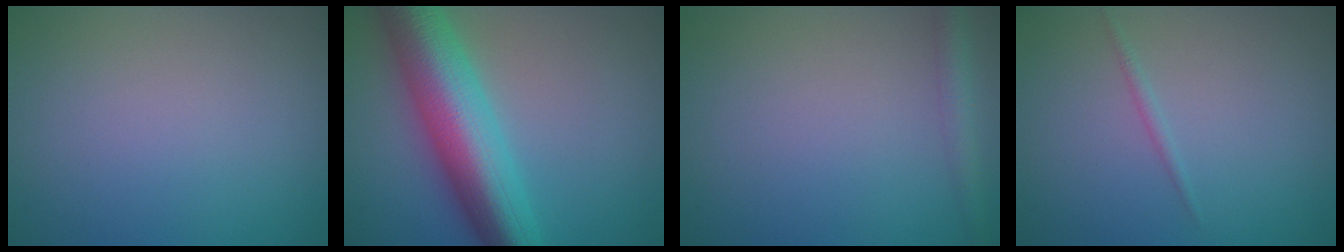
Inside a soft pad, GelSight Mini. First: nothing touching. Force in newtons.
{"total": 10.7, "press": 10.7, "slide": 0.1}
{"total": 2.2, "press": 2.2, "slide": 0.1}
{"total": 0.7, "press": 0.7, "slide": 0.1}